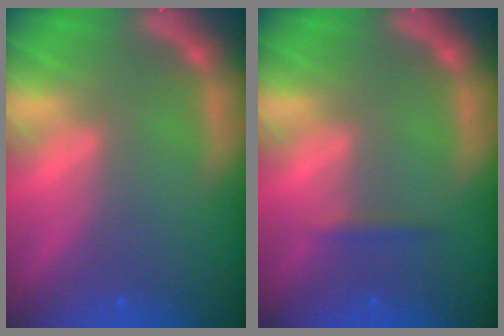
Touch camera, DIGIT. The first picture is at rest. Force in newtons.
{"total": 0.9}